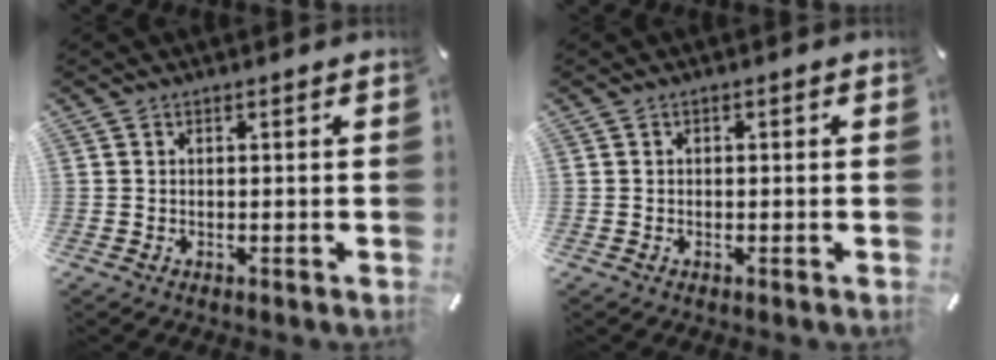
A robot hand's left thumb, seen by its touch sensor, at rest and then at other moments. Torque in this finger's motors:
{"motor_torque": [-0.18, -0.46, -0.05, 0.47, -0.11]}